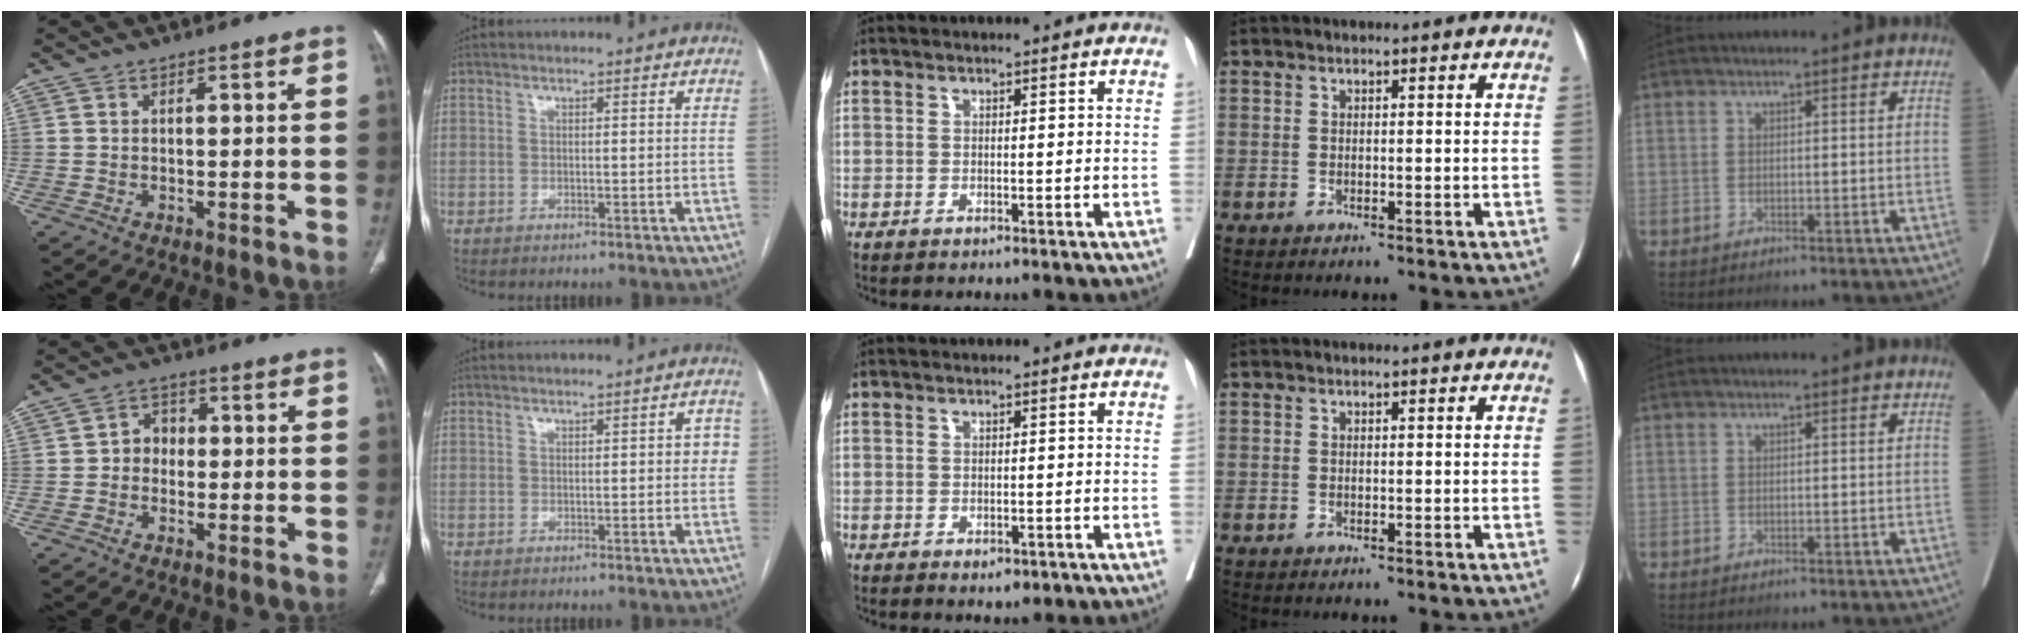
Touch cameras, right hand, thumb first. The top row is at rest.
{"thumb": {"total": 3.8, "force": [-0.4, 3.3, 1.9], "torque": [-0.006, 0.018, -0.016]}, "index": {"total": 2.6, "force": [0.3, 1.0, 2.4], "torque": [-0.020, 0.009, 0.002]}, "middle": {"total": 1.8, "force": [-0.9, 1.0, 1.2], "torque": [-0.013, 0.000, -0.003]}}